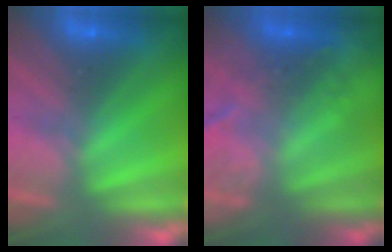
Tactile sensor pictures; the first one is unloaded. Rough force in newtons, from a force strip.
{"total": 2.2}